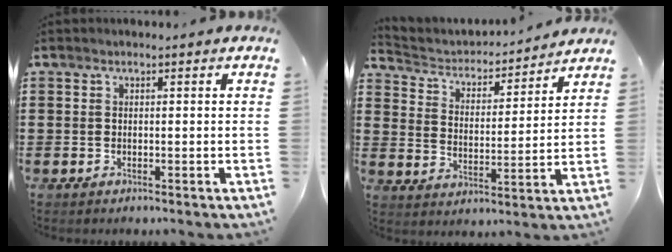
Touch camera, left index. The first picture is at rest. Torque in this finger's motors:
{"motor_torque": [-0.02, 0.01, 0.04, -0.03]}